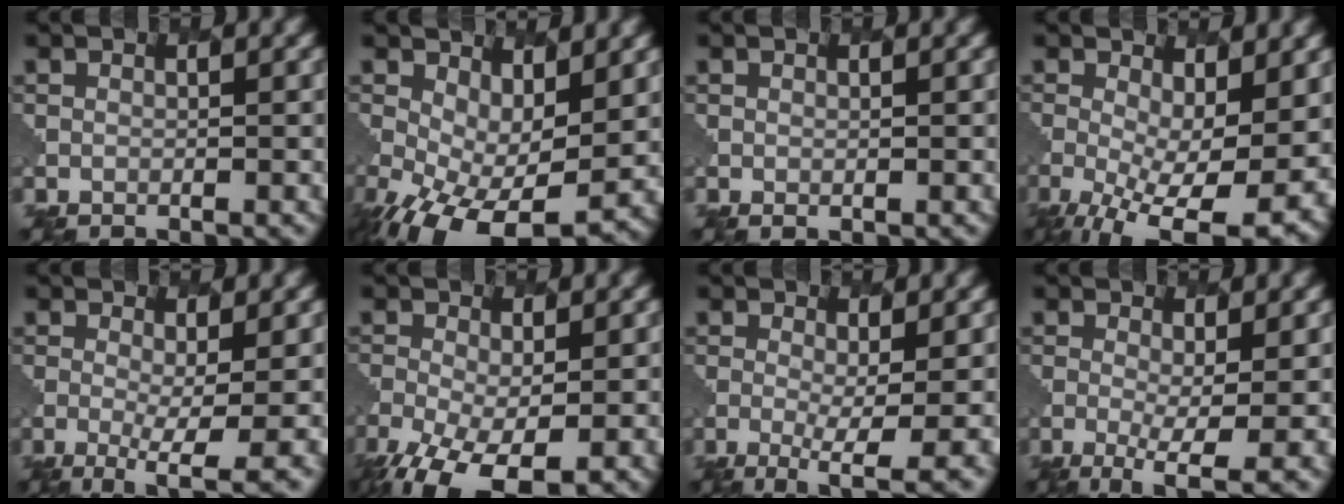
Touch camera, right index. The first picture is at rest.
{"total": 8.8, "force": [-1.6, 4.6, 7.4], "torque": [-0.147, -0.019, -0.021]}
{"total": 0.6, "force": [0.5, 0.2, 0.3], "torque": [-0.008, -0.004, 0.005]}
{"total": 10.2, "force": [-1.7, 4.6, 8.9], "torque": [-0.163, -0.029, -0.018]}
{"total": 5.6, "force": [-1.1, 1.3, 5.4], "torque": [-0.088, -0.013, -0.016]}
{"total": 8.5, "force": [-3.7, 4.1, 6.5], "torque": [-0.143, -0.040, -0.058]}
{"total": 5.0, "force": [-0.7, 1.1, 4.8], "torque": [-0.082, -0.012, -0.011]}
{"total": 5.3, "force": [-0.9, 1.3, 5.1], "torque": [-0.093, -0.014, -0.012]}